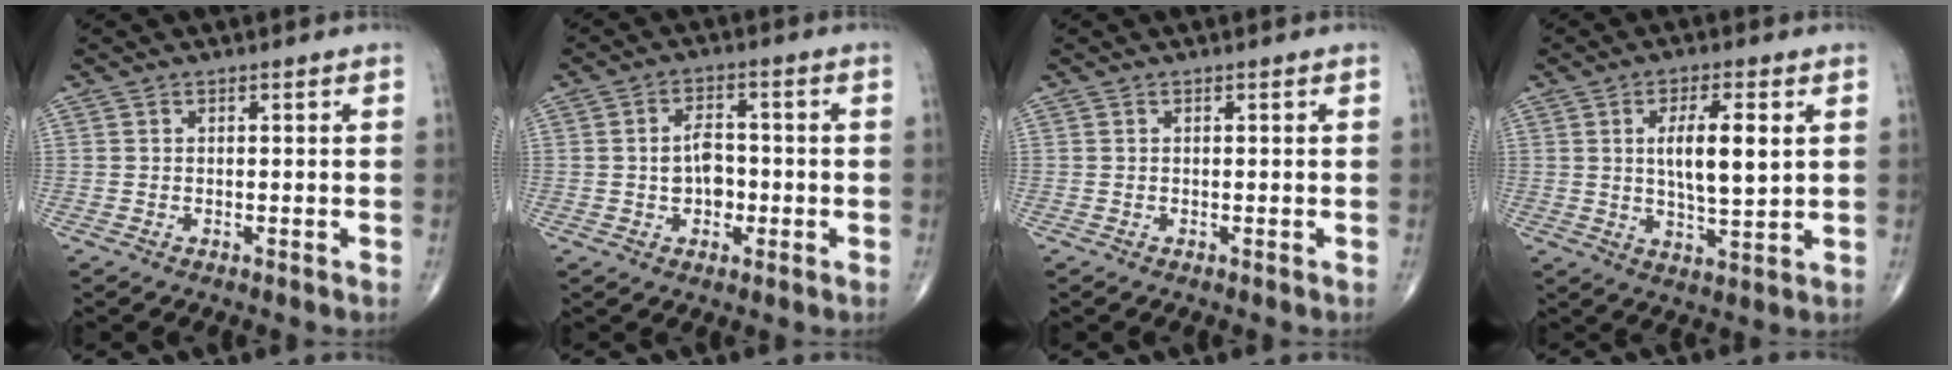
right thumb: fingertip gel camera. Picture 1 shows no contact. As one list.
[{"total": 5.5, "force": [-0.7, 3.6, 4.1], "torque": [-0.053, 0.015, -0.013]}, {"total": 0.0}, {"total": 9.4, "force": [2.1, 2.8, 8.7], "torque": [-0.142, -0.012, 0.040]}]